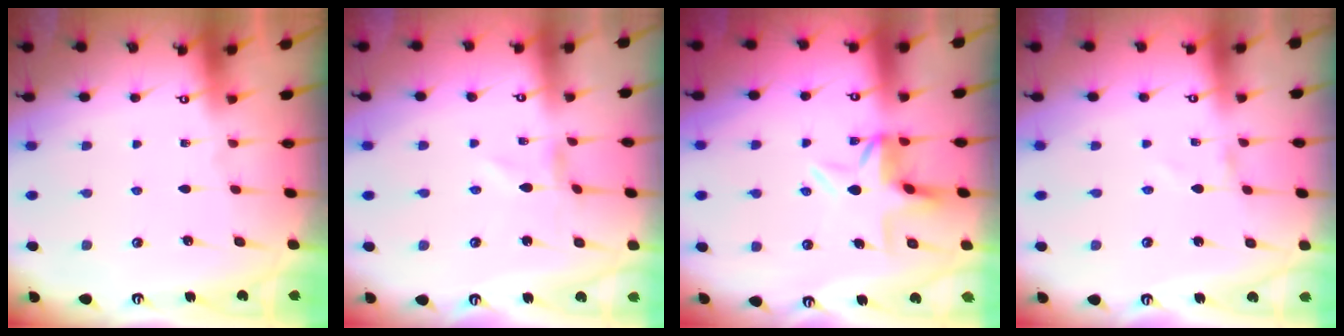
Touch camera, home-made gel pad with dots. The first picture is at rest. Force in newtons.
{"total": 1.0, "press": 0.9, "slide": 0.1}
{"total": 4.7, "press": 4.1, "slide": 2.4}
{"total": 0.0}